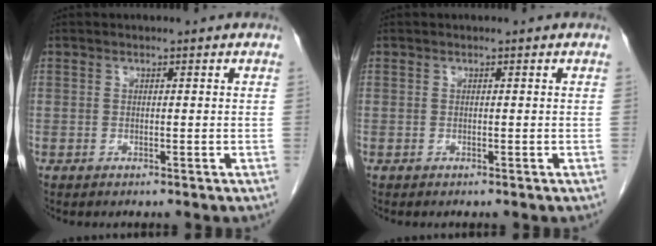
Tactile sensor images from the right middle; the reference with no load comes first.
{"total": 0.0}